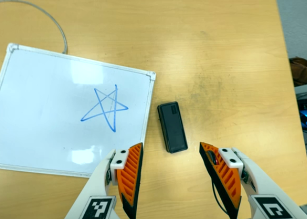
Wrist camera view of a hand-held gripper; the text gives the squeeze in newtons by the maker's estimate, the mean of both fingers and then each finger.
{"total": 0.0}